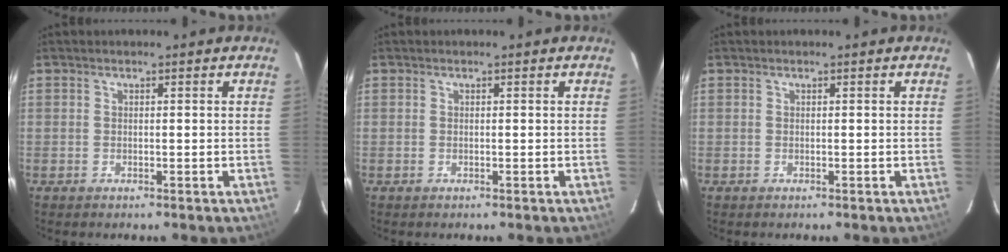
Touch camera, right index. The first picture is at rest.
{"total": 0.0}
{"total": 0.0}